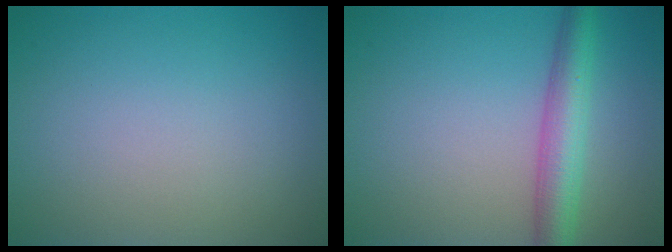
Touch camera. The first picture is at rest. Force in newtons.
{"total": 4.5, "press": 4.5, "slide": 0.2}